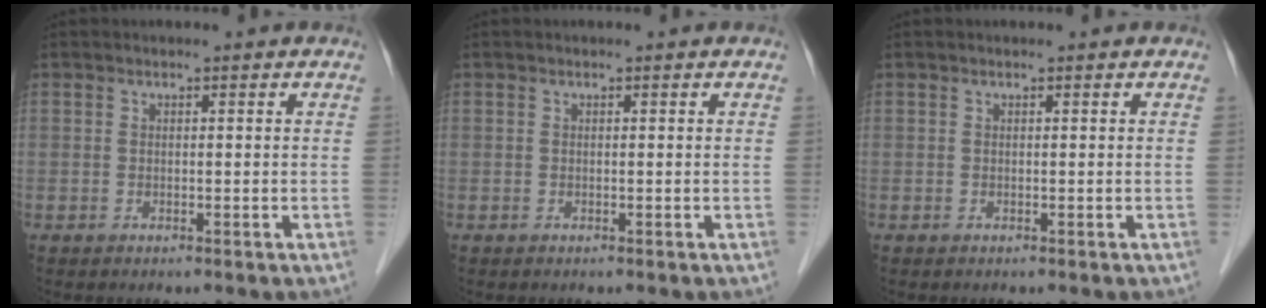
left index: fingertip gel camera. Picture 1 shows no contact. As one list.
[{"total": 0.0}, {"total": 0.0}]